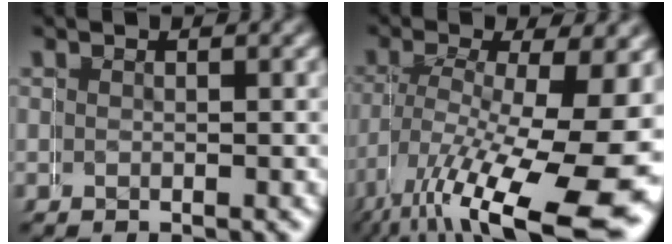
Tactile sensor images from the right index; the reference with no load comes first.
{"total": 9.7, "force": [-3.6, 2.8, 8.6], "torque": [-0.156, -0.046, -0.022]}